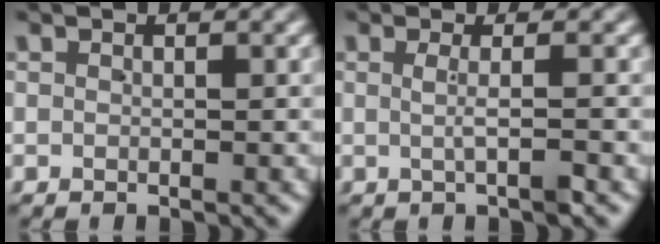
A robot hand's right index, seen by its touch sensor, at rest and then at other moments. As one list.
[{"total": 1.7, "force": [-0.3, -0.4, 1.6], "torque": [-0.027, 0.000, -0.003]}]